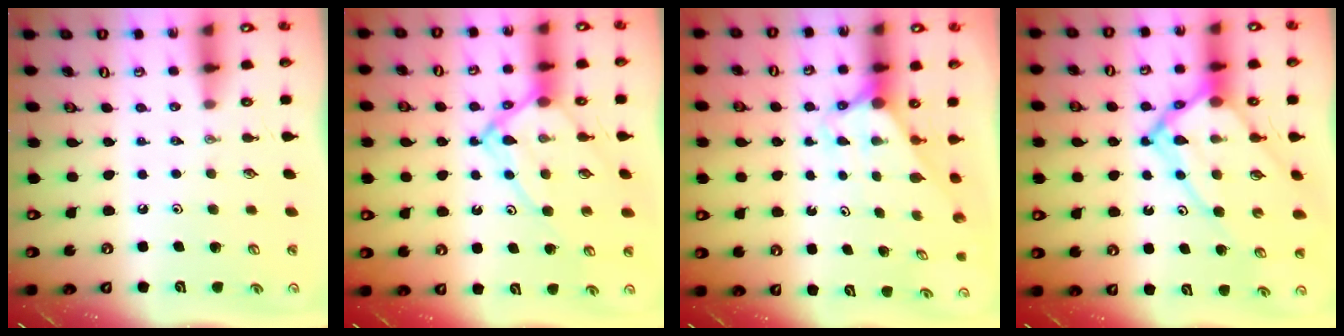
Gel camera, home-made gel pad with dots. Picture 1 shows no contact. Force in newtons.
{"total": 12.9, "press": 12.8, "slide": 1.1}
{"total": 3.0, "press": 3.0, "slide": 0.0}
{"total": 15.4, "press": 15.3, "slide": 1.5}